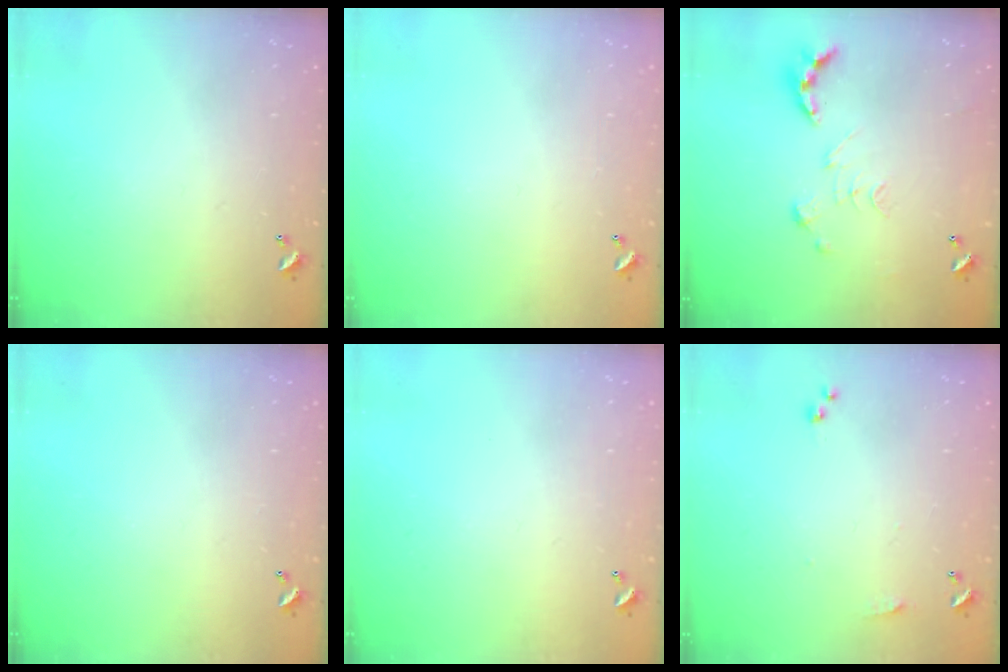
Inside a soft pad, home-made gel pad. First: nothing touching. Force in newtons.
{"total": 0.0}
{"total": 0.8, "press": 0.8, "slide": 0.3}
{"total": 0.0}
{"total": 0.0}
{"total": 5.1, "press": 5.0, "slide": 0.7}